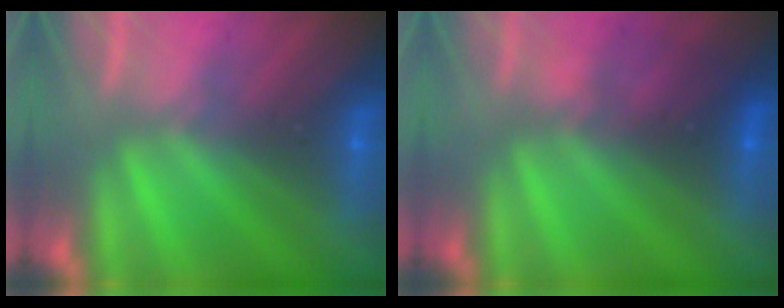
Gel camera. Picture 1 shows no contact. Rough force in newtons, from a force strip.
{"total": 2.7}